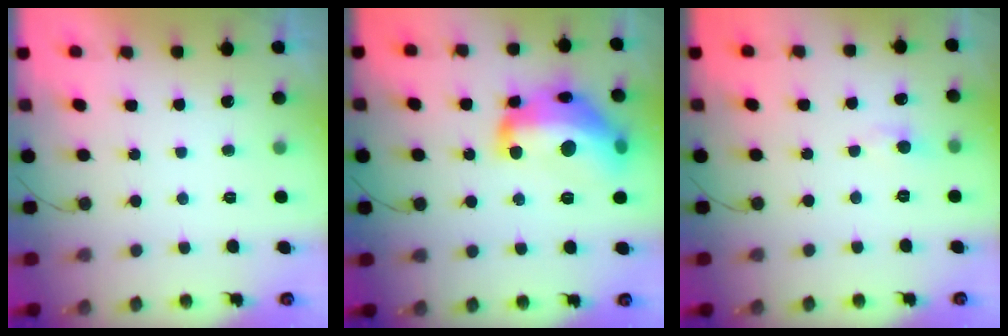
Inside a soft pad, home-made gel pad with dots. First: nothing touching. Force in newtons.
{"total": 22.0, "press": 22.0, "slide": 1.3}
{"total": 3.6, "press": 3.6, "slide": 0.3}